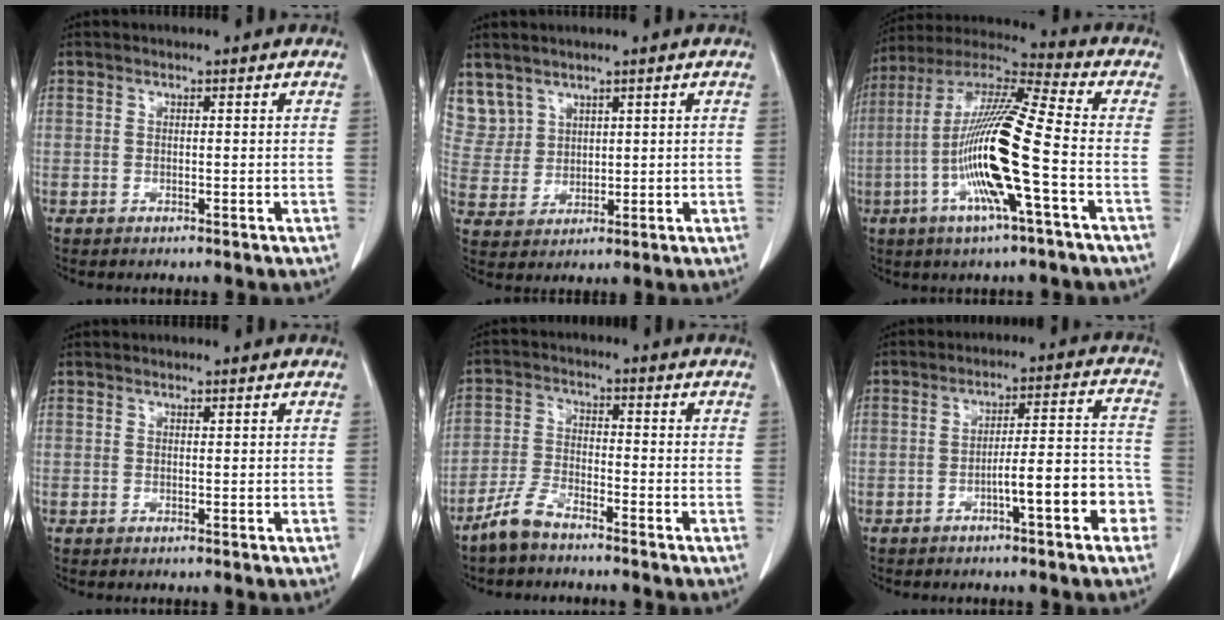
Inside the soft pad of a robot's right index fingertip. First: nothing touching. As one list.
[{"total": 6.5, "force": [4.4, 4.8, 0.2], "torque": [-0.012, 0.012, 0.107]}, {"total": 16.8, "force": [-4.3, 0.2, 16.3], "torque": [-0.328, -0.004, -0.089]}, {"total": 0.0}, {"total": 5.3, "force": [-4.5, 1.7, 2.4], "torque": [-0.057, -0.004, -0.091]}, {"total": 9.7, "force": [-4.0, 1.5, 8.7], "torque": [-0.116, 0.033, -0.052]}]